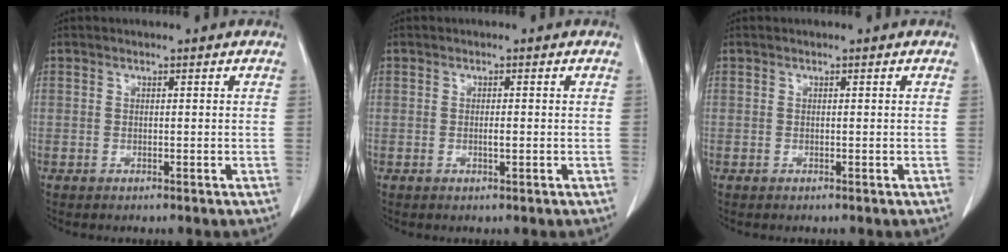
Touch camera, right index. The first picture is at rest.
{"total": 0.8, "force": [-0.1, 0.2, 0.7], "torque": [-0.014, -0.001, 0.000]}
{"total": 0.0}